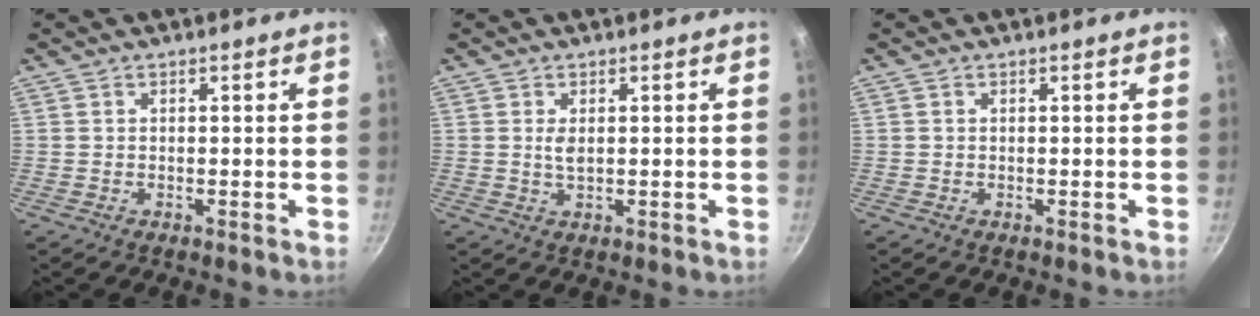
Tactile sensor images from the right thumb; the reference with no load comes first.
{"total": 2.0, "force": [0.4, 1.0, 1.7], "torque": [-0.031, -0.004, 0.009]}
{"total": 0.0}